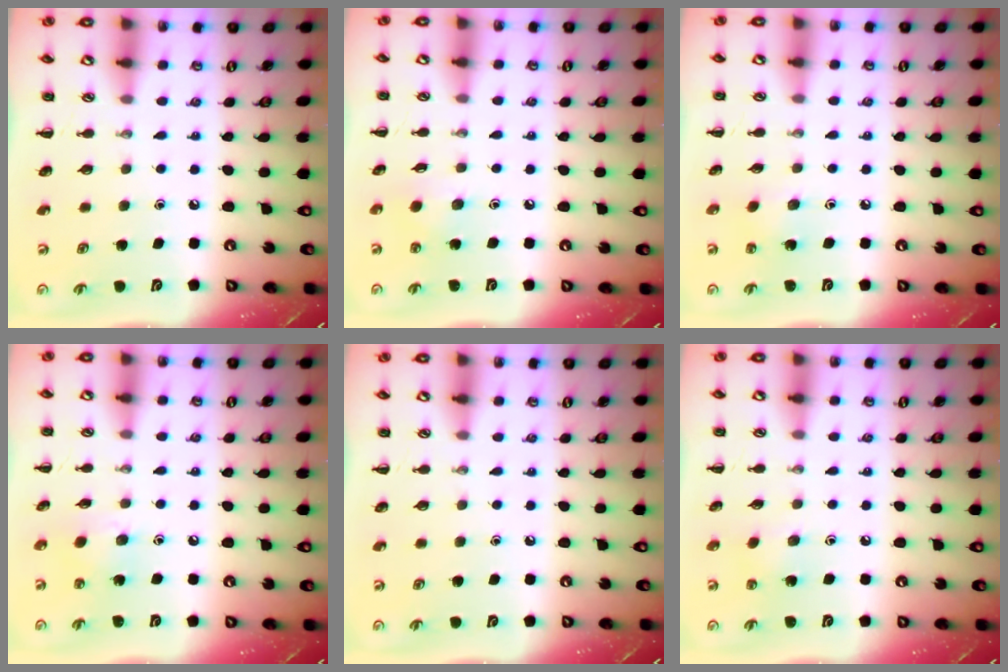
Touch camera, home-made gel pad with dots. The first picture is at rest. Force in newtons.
{"total": 3.0, "press": 2.9, "slide": 0.8}
{"total": 3.6, "press": 3.4, "slide": 1.0}
{"total": 4.3, "press": 4.3, "slide": 0.5}
{"total": 0.0}
{"total": 6.1, "press": 5.9, "slide": 1.8}